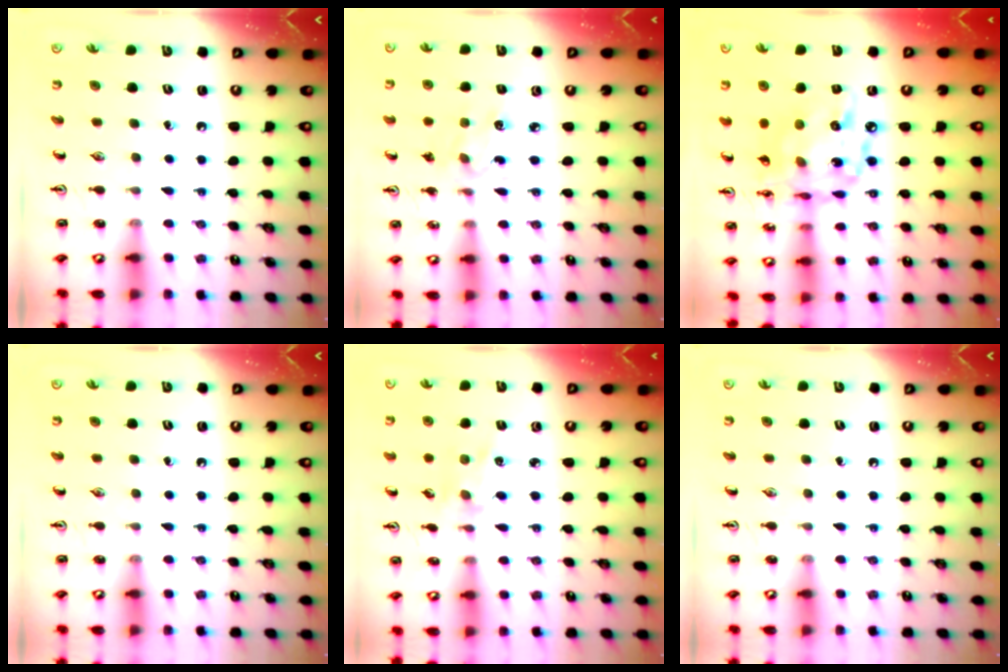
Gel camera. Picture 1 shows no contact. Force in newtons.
{"total": 3.0, "press": 2.8, "slide": 1.0}
{"total": 16.0, "press": 16.0, "slide": 1.4}
{"total": 0.0}
{"total": 1.6, "press": 1.6, "slide": 0.0}
{"total": 0.0}